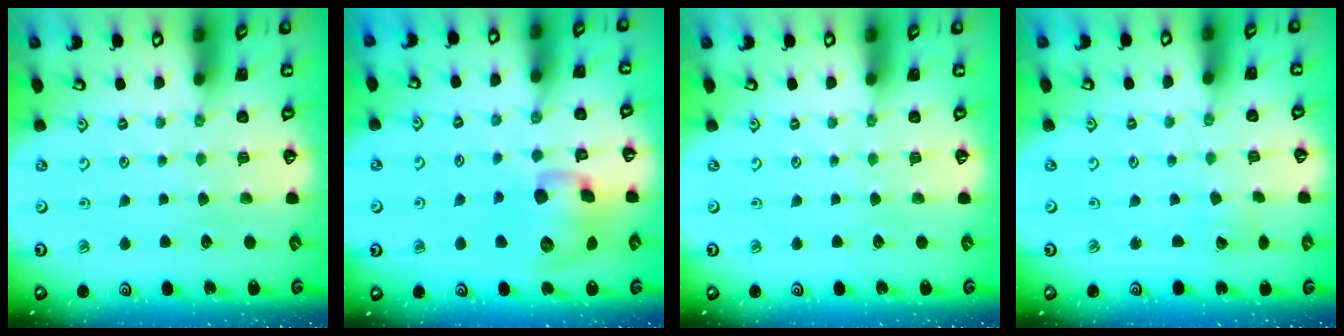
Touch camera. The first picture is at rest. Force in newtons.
{"total": 15.0, "press": 14.8, "slide": 2.3}
{"total": 0.0}
{"total": 1.5, "press": 1.5, "slide": 0.2}